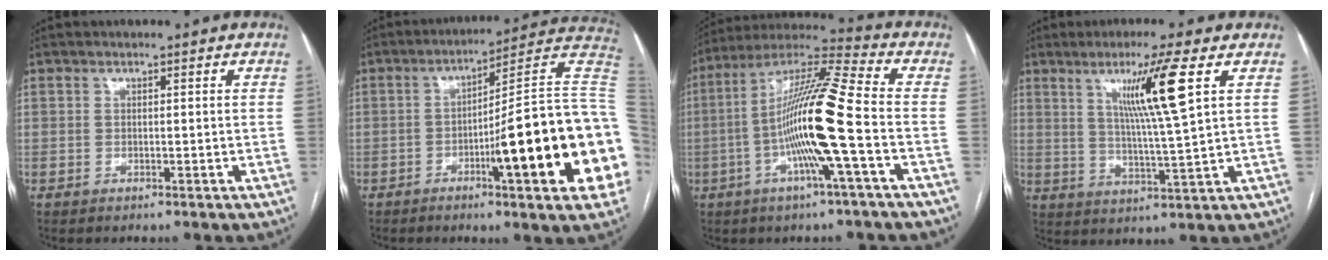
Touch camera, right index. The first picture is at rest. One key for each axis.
{"total": 22.5, "fx": -4.9, "fy": 0.9, "fz": 22.0, "tx": -0.205, "ty": 0.013, "tz": -0.070}
{"total": 16.0, "fx": -3.2, "fy": -0.4, "fz": 15.6, "tx": -0.292, "ty": 0.006, "tz": -0.071}
{"total": 10.0, "fx": 4.0, "fy": -1.6, "fz": 9.0, "tx": -0.157, "ty": -0.008, "tz": 0.074}